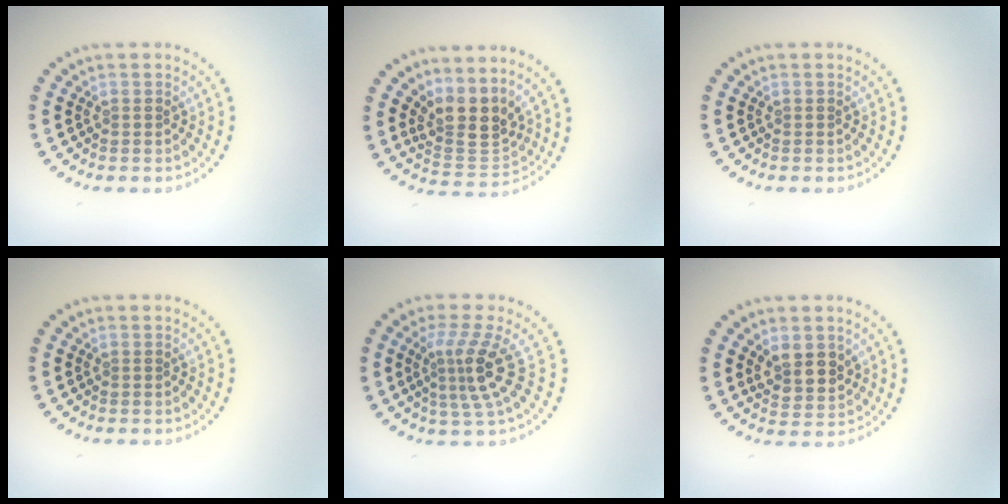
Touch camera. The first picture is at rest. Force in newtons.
{"total": 3.8, "press": 2.9, "slide": 2.4}
{"total": 0.0}
{"total": 0.0}
{"total": 3.9, "press": 2.6, "slide": 2.8}
{"total": 2.8, "press": 2.6, "slide": 1.2}